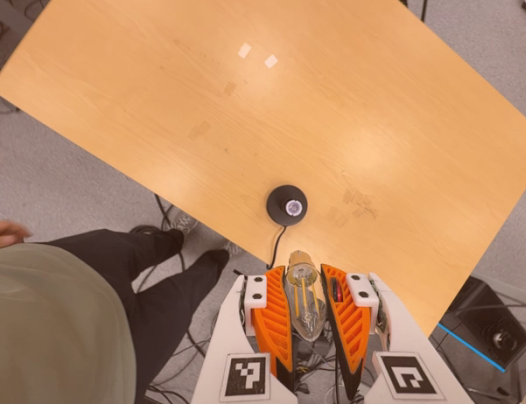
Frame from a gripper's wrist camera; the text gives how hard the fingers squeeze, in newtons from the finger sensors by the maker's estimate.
{"total": 21.6, "left": 23.4, "right": 19.9}